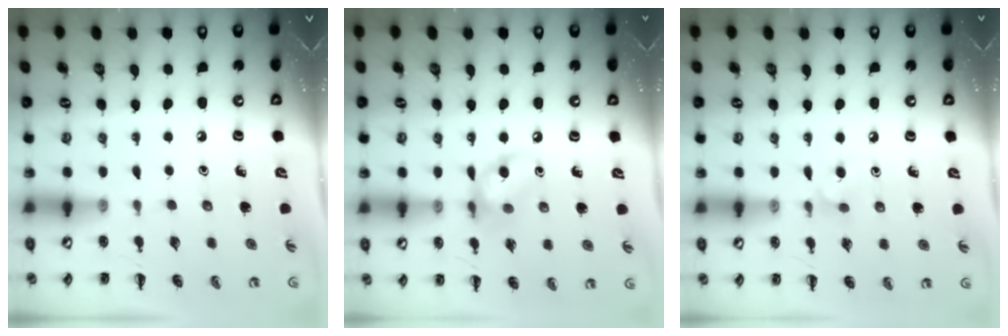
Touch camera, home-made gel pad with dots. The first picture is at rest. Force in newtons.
{"total": 10.1, "press": 10.0, "slide": 1.5}
{"total": 5.7, "press": 5.4, "slide": 1.7}